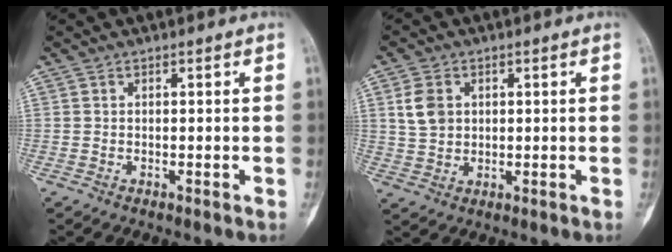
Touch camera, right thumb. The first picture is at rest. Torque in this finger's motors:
{"motor_torque": [-0.28, 0.62, 0.74, 0.10, -0.01]}